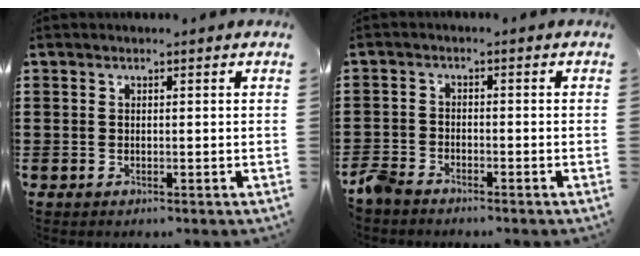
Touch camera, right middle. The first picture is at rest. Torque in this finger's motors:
{"motor_torque": [1.00, 0.90, 0.17, 0.13]}